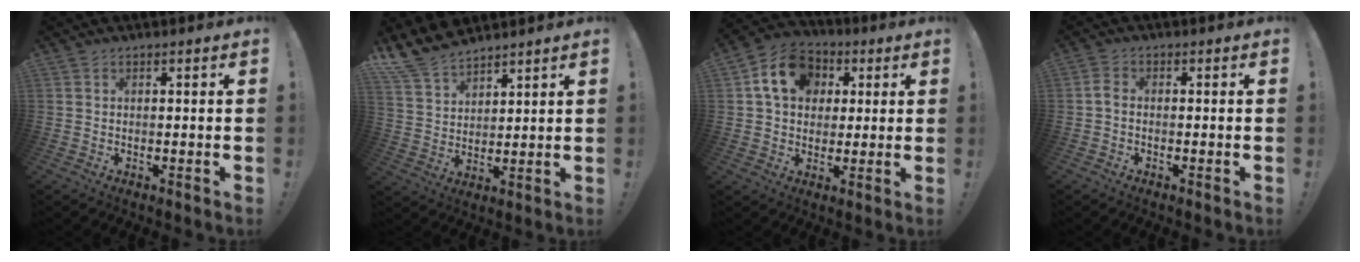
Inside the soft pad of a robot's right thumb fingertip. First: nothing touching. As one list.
[{"total": 10.5, "force": [9.1, 4.4, 2.8], "torque": [-0.065, -0.061, 0.180]}, {"total": 14.5, "force": [4.5, 11.4, 7.7], "torque": [-0.115, 0.000, 0.089]}, {"total": 2.7, "force": [-0.8, 1.6, 2.0], "torque": [-0.040, 0.006, -0.015]}]